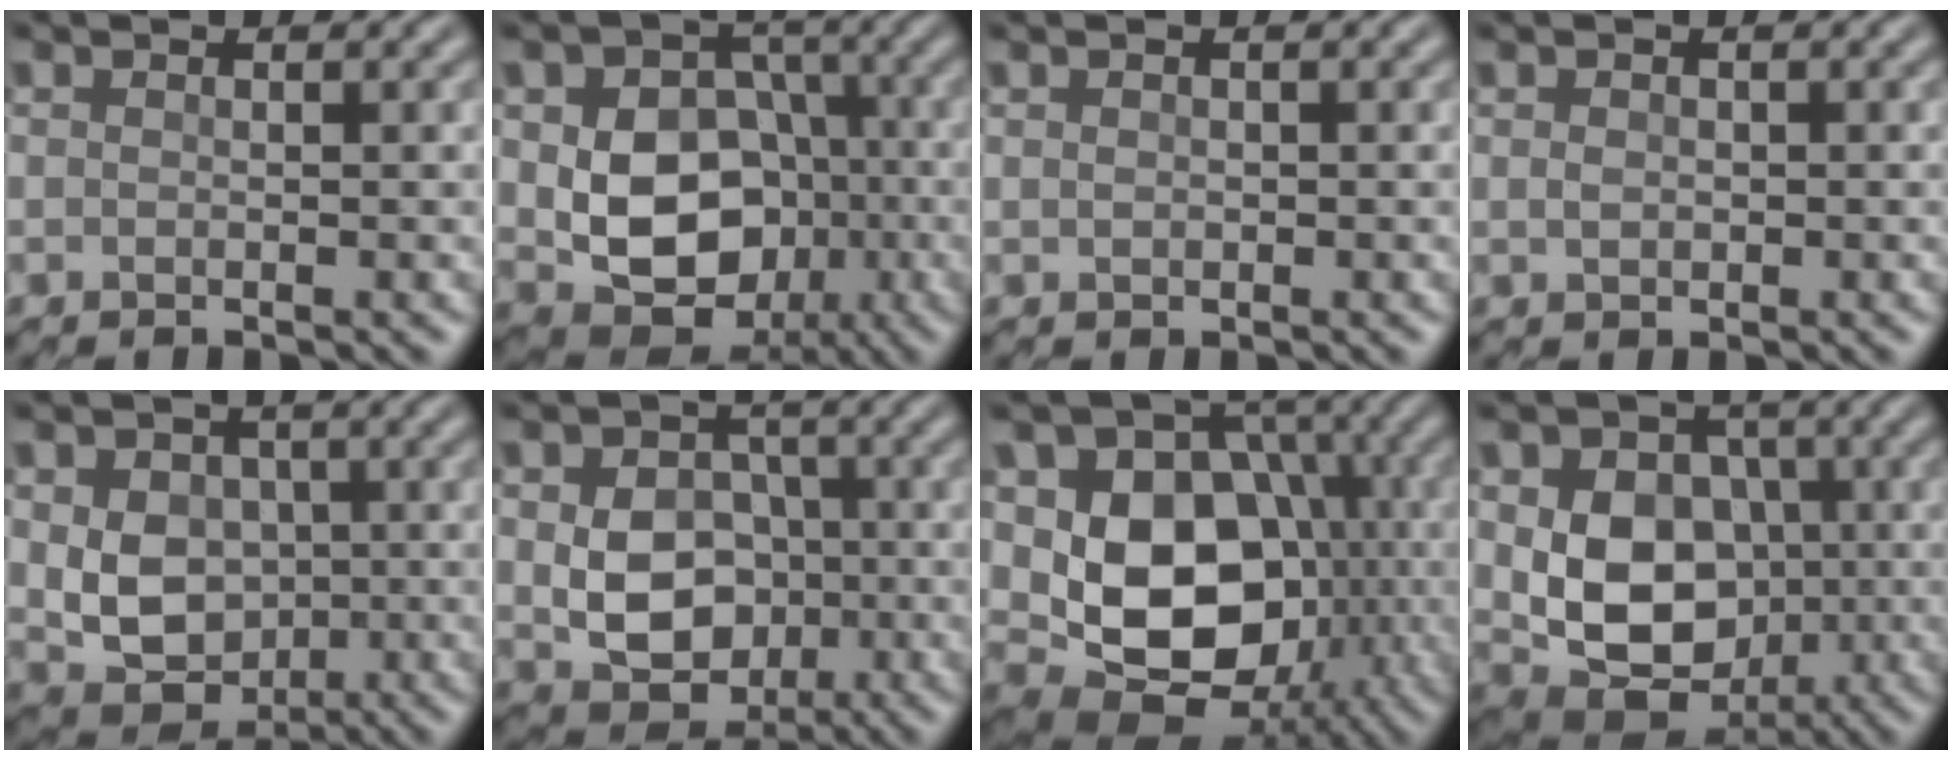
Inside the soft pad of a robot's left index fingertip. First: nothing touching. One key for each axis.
{"total": 9.8, "fx": -1.0, "fy": 7.5, "fz": 6.3, "tx": -0.109, "ty": -0.017, "tz": -0.018}
{"total": 0.6, "fx": 0.1, "fy": 0.5, "fz": 0.3, "tx": -0.008, "ty": -0.003, "tz": 0.005}
{"total": 1.1, "fx": 0.1, "fy": 0.9, "fz": 0.6, "tx": -0.014, "ty": -0.003, "tz": 0.003}
{"total": 6.3, "fx": -0.1, "fy": 5.1, "fz": 3.8, "tx": -0.069, "ty": -0.012, "tz": -0.001}
{"total": 8.1, "fx": -0.8, "fy": 6.5, "fz": 4.8, "tx": -0.075, "ty": -0.010, "tz": -0.016}
{"total": 14.3, "fx": -1.0, "fy": 11.2, "fz": 8.9, "tx": -0.159, "ty": -0.011, "tz": -0.006}
{"total": 10.0, "fx": -0.3, "fy": 7.7, "fz": 6.4, "tx": -0.096, "ty": -0.013, "tz": -0.012}